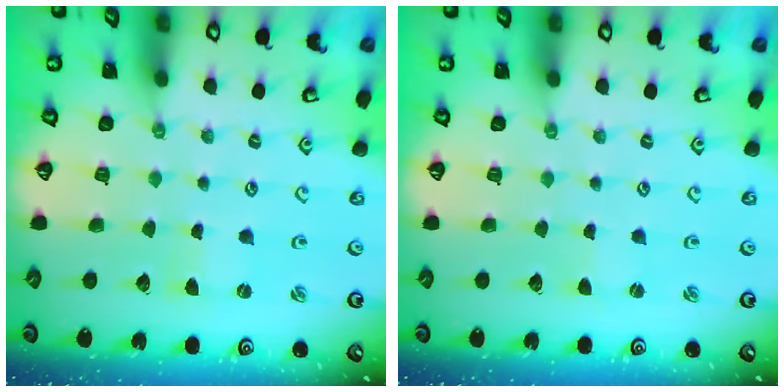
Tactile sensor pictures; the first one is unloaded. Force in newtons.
{"total": 0.0}